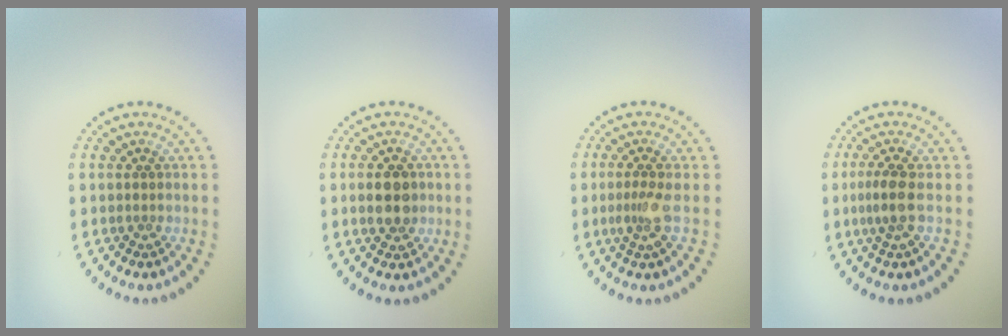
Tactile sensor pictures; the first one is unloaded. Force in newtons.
{"total": 3.2, "press": 3.2, "slide": 0.4}
{"total": 2.0, "press": 1.5, "slide": 1.3}
{"total": 2.2, "press": 1.8, "slide": 1.3}